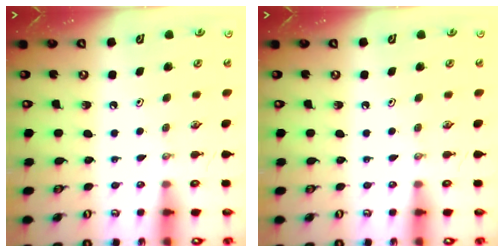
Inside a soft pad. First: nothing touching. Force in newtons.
{"total": 0.0}